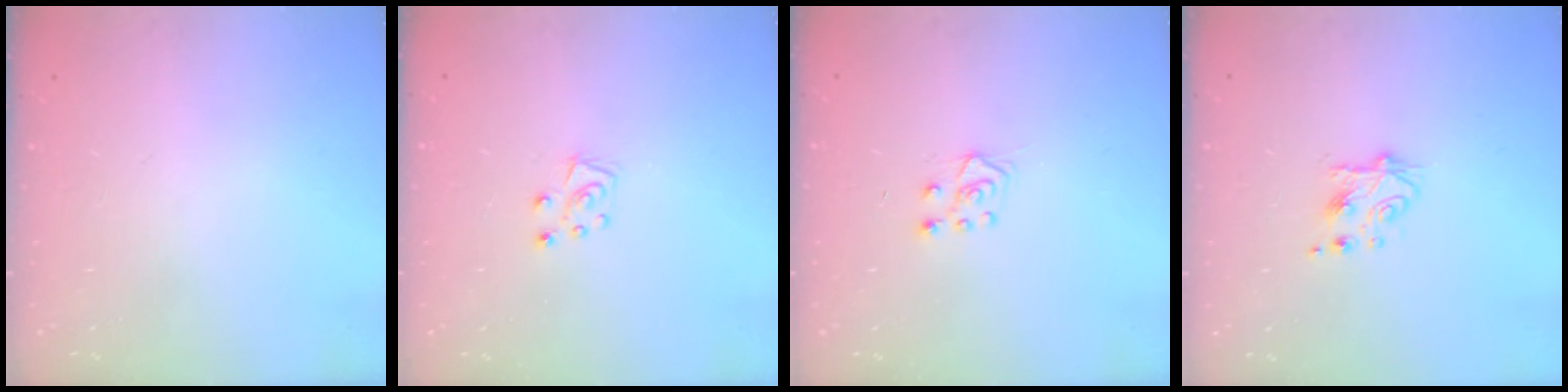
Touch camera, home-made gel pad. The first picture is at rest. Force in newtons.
{"total": 5.0, "press": 4.9, "slide": 0.4}
{"total": 6.1, "press": 6.1, "slide": 0.5}
{"total": 5.3, "press": 5.2, "slide": 0.8}